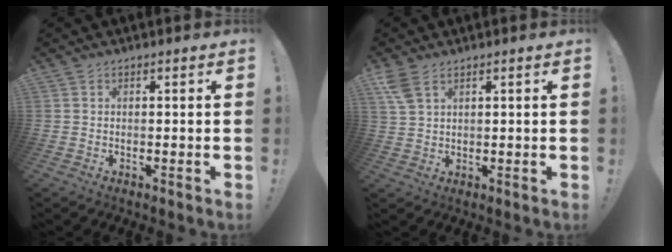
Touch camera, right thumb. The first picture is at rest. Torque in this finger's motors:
{"motor_torque": [-0.19, -0.01, 0.42, 0.58, 0.00]}